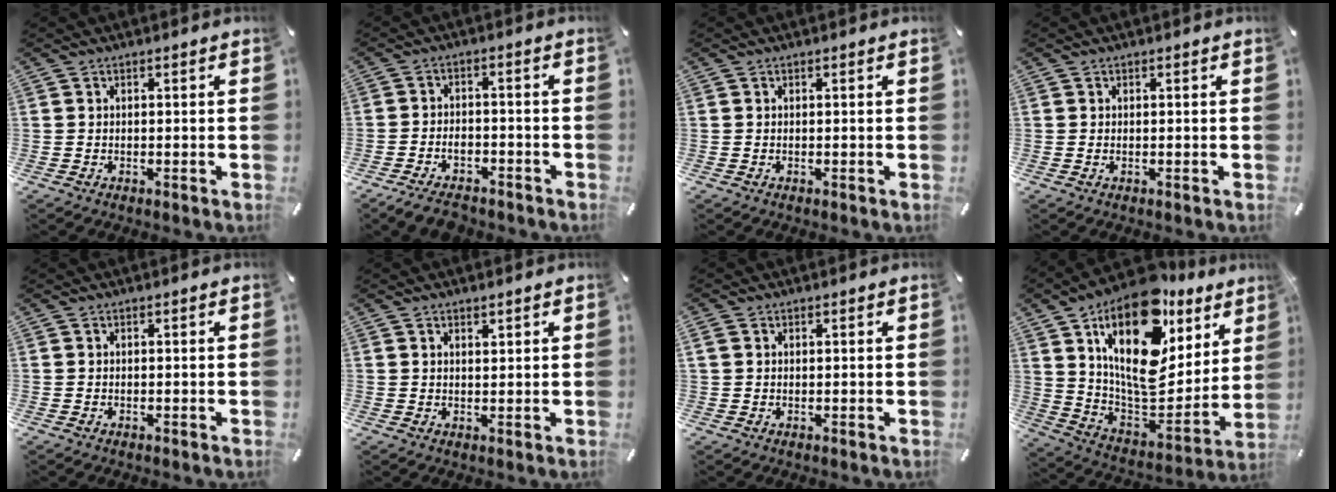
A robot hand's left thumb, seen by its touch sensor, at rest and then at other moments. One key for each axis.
{"total": 5.3, "fx": -3.8, "fy": 2.9, "fz": 2.2, "tx": -0.043, "ty": 0.021, "tz": -0.073}
{"total": 0.0}
{"total": 0.0}
{"total": 0.0}
{"total": 1.4, "fx": 1.1, "fy": 0.7, "fz": 0.4, "tx": -0.007, "ty": 0.000, "tz": 0.021}
{"total": 1.3, "fx": 0.5, "fy": 1.0, "fz": 0.5, "tx": -0.012, "ty": 0.003, "tz": 0.009}
{"total": 24.3, "fx": 12.5, "fy": 12.6, "fz": 16.6, "tx": -0.290, "ty": -0.089, "tz": 0.212}